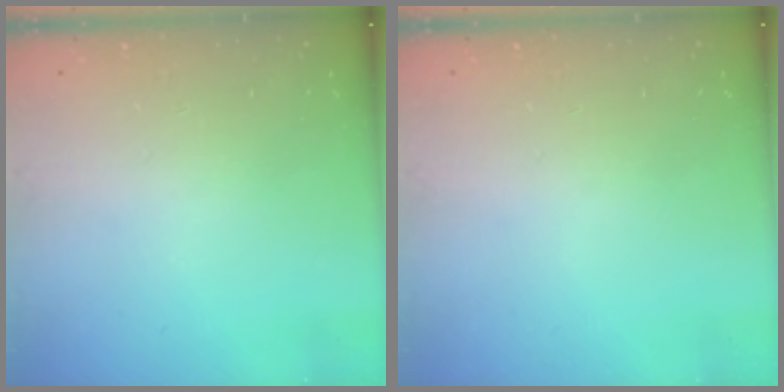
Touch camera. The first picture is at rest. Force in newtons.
{"total": 0.0}